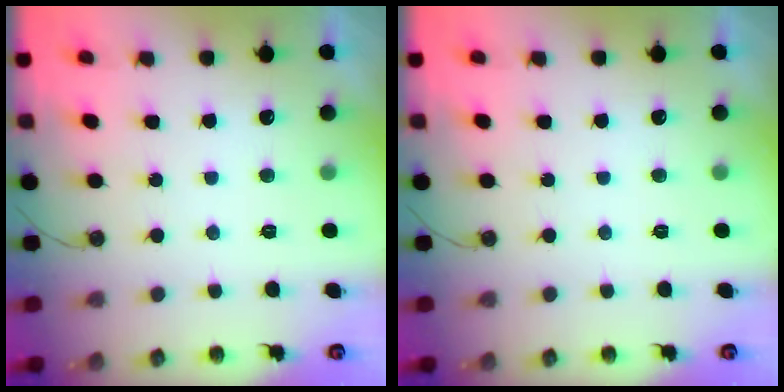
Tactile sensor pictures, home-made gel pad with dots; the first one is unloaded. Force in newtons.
{"total": 0.0}